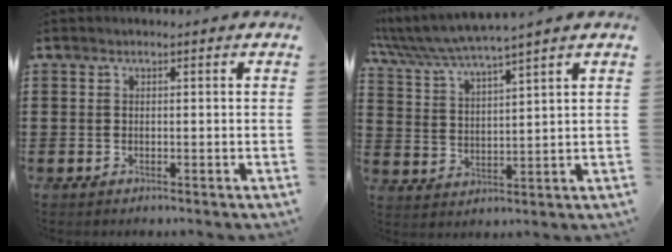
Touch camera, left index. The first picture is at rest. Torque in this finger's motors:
{"motor_torque": [1.08, 1.06, 0.83, 0.21]}